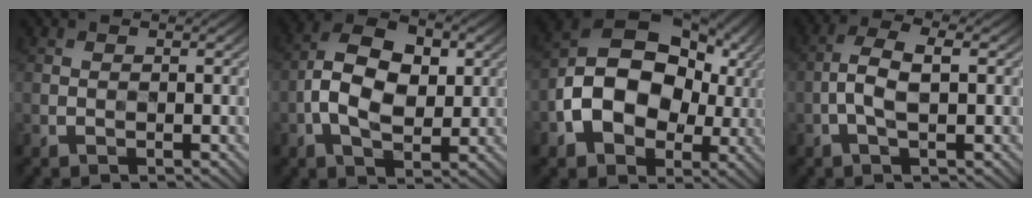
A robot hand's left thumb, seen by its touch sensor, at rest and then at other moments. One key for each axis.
{"total": 9.1, "fx": 0.0, "fy": 5.7, "fz": 7.0, "tx": -0.134, "ty": 0.014, "tz": -0.006}
{"total": 14.9, "fx": -1.3, "fy": 10.8, "fz": 10.2, "tx": -0.178, "ty": 0.000, "tz": -0.023}
{"total": 4.6, "fx": -1.0, "fy": 1.7, "fz": 4.2, "tx": -0.092, "ty": 0.011, "tz": -0.021}